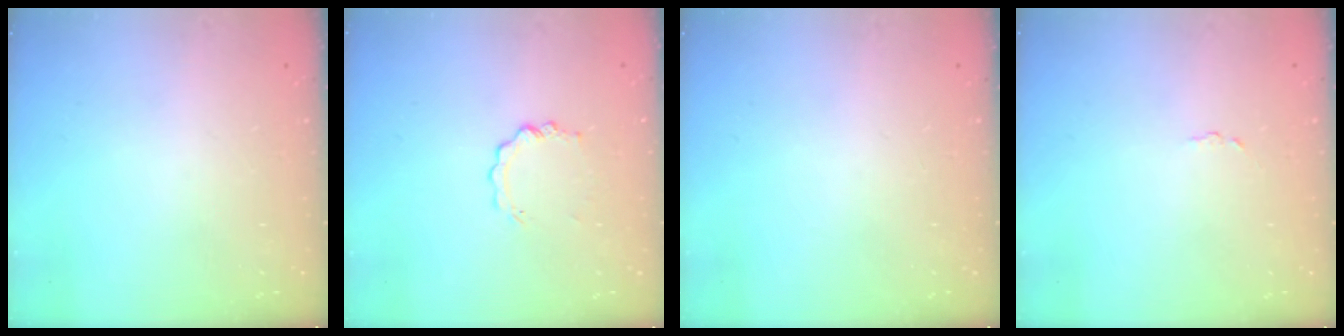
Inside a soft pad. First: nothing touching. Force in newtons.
{"total": 3.3, "press": 3.3, "slide": 0.3}
{"total": 0.0}
{"total": 1.7, "press": 1.7, "slide": 0.1}